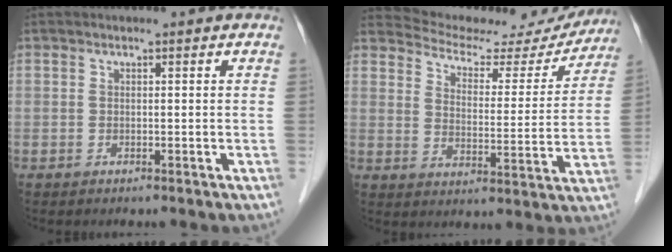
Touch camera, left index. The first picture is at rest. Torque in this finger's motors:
{"motor_torque": [0.88, -1.26, 0.05, -0.03]}